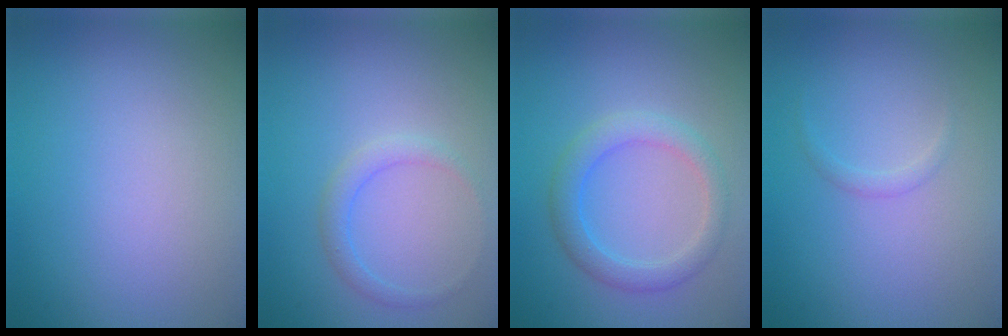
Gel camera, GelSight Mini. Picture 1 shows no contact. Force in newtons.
{"total": 1.5, "press": 1.5, "slide": 0.0}
{"total": 2.9, "press": 2.9, "slide": 0.4}
{"total": 0.7, "press": 0.7, "slide": 0.0}